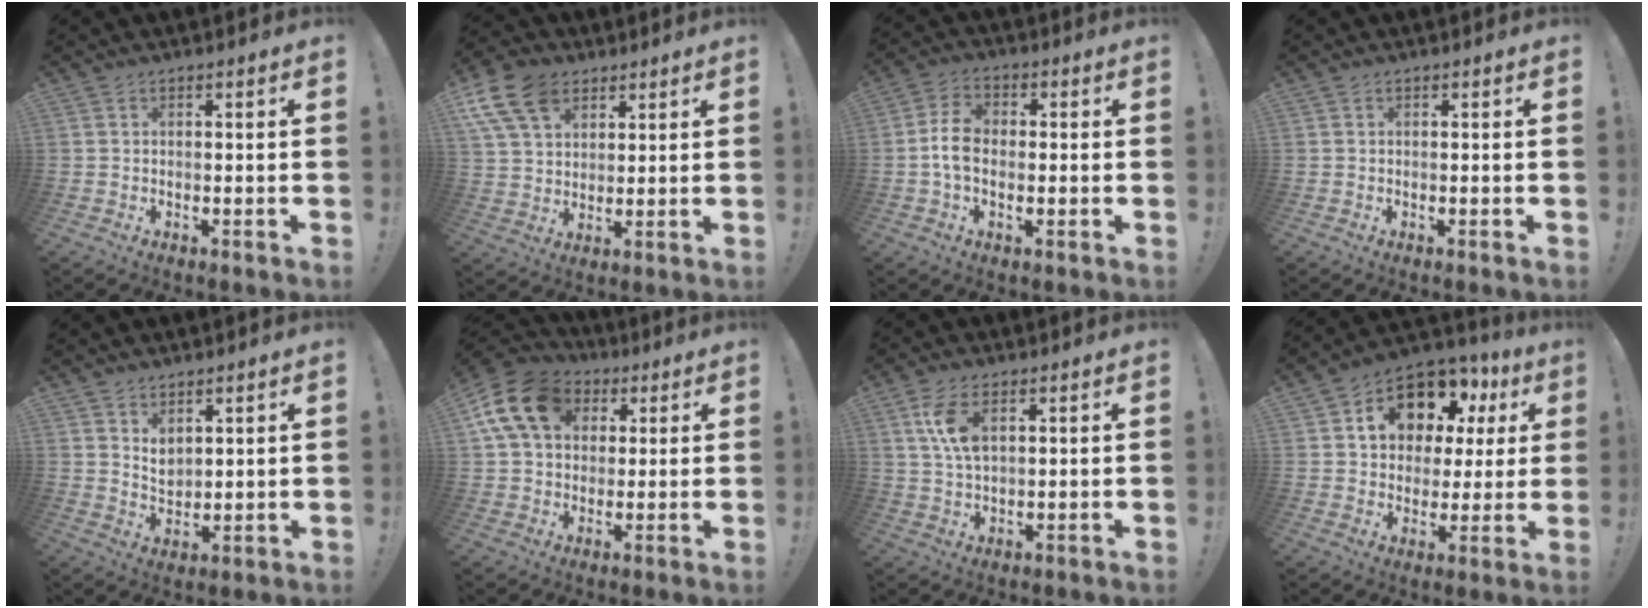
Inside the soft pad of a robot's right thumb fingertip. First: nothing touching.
{"total": 14.4, "force": [7.3, 9.6, 7.9], "torque": [-0.149, -0.032, 0.141]}
{"total": 7.2, "force": [-0.7, 4.9, 5.3], "torque": [-0.104, 0.007, -0.012]}
{"total": 0.0}
{"total": 4.8, "force": [3.1, 3.2, 1.8], "torque": [-0.025, -0.025, 0.058]}
{"total": 16.3, "force": [5.2, 12.4, 9.3], "torque": [-0.154, -0.003, 0.103]}
{"total": 7.9, "force": [2.9, 3.9, 6.3], "torque": [-0.122, -0.007, 0.049]}
{"total": 13.6, "force": [6.9, 9.3, 7.2], "torque": [-0.115, -0.043, 0.129]}